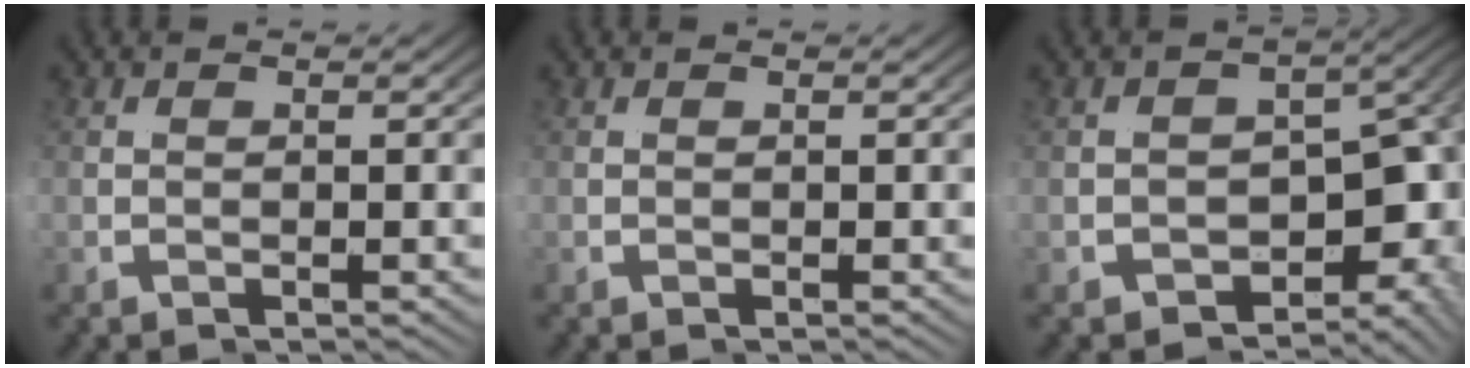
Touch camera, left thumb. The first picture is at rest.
{"total": 0.0}
{"total": 9.8, "force": [-1.3, 6.7, 7.0], "torque": [-0.093, -0.023, -0.010]}